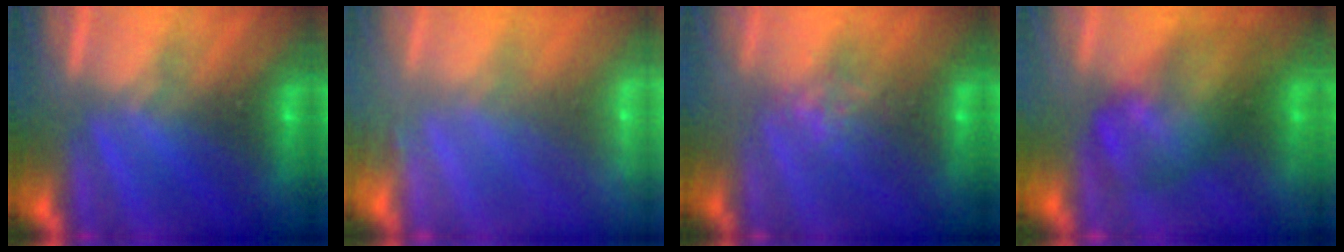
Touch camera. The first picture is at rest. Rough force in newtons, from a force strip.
{"total": 2.2}
{"total": 3.7}
{"total": 6.0}